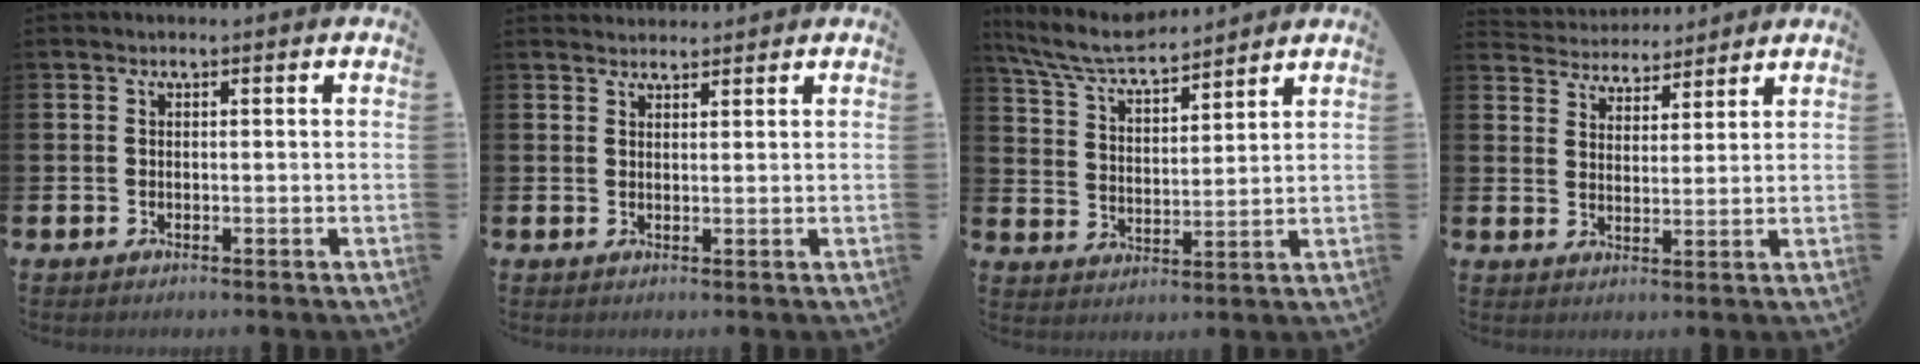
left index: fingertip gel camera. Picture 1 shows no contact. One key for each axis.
{"total": 2.0, "fx": 1.9, "fy": 0.5, "fz": 0.0, "tx": 0.010, "ty": -0.009, "tz": 0.033}
{"total": 7.3, "fx": 6.8, "fy": 0.8, "fz": 2.4, "tx": -0.075, "ty": -0.036, "tz": 0.121}
{"total": 4.4, "fx": 4.3, "fy": 0.9, "fz": -0.6, "tx": -0.011, "ty": -0.028, "tz": 0.077}